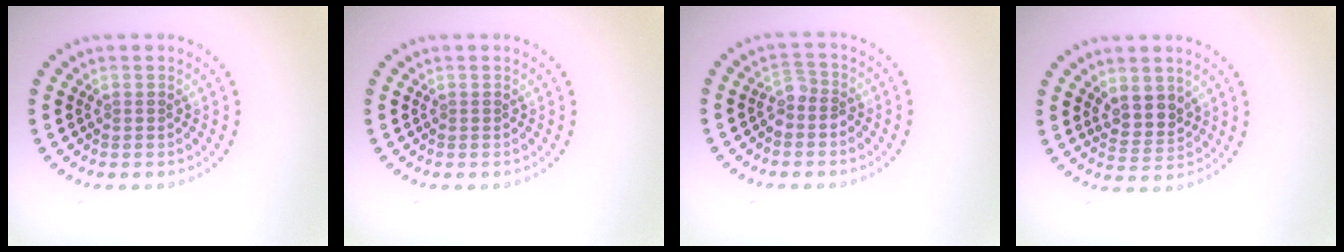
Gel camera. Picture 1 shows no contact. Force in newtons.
{"total": 0.0}
{"total": 1.7, "press": 1.3, "slide": 1.1}
{"total": 2.7, "press": 2.3, "slide": 1.5}